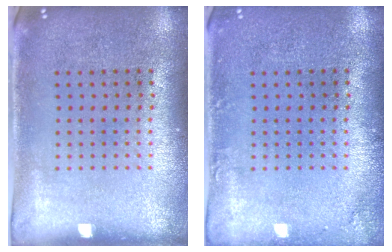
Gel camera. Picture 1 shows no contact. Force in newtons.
{"total": 1.1, "press": 1.1, "slide": 0.1}